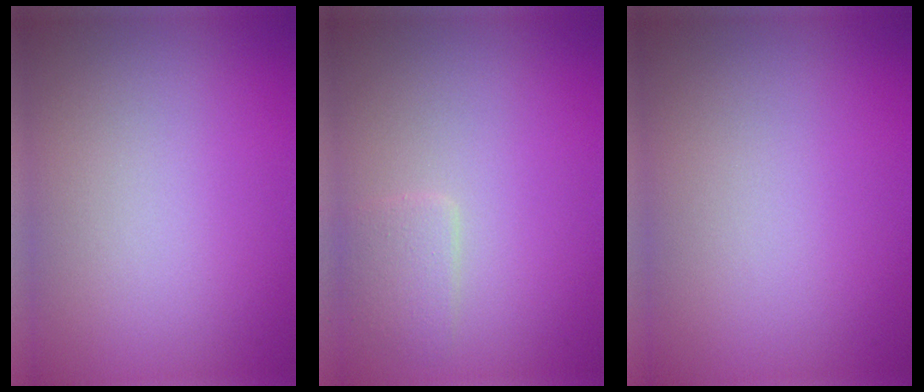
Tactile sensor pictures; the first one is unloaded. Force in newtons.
{"total": 1.6, "press": 1.5, "slide": 0.2}
{"total": 0.0}